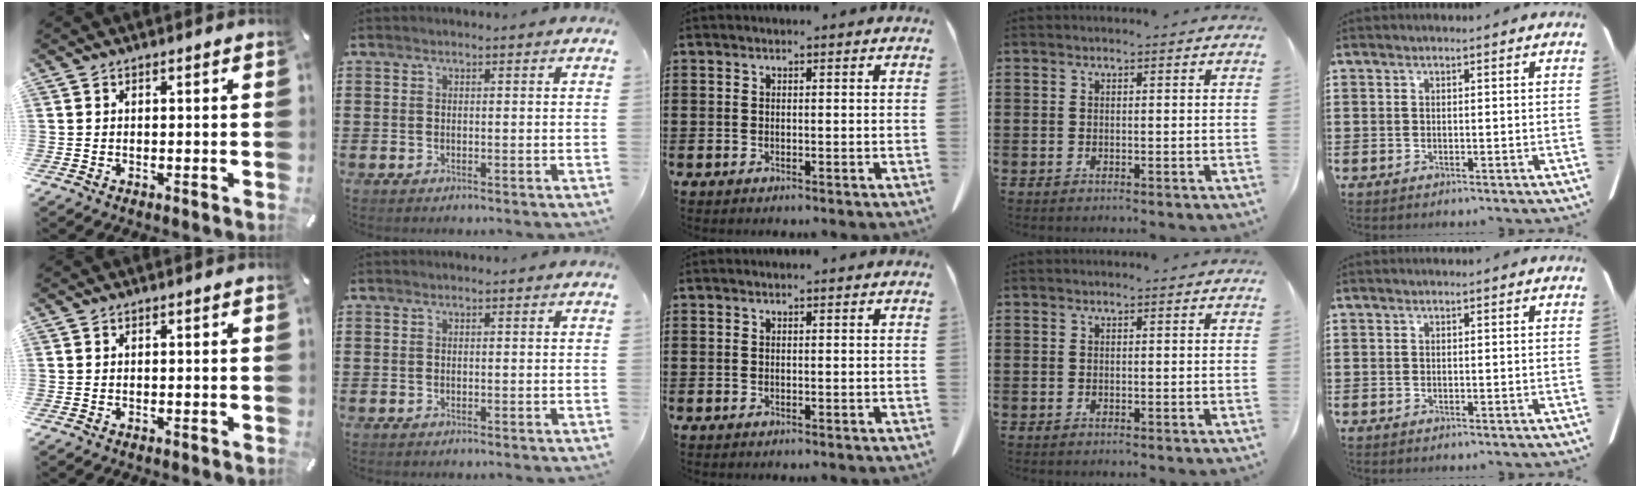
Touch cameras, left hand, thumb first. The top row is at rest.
{}